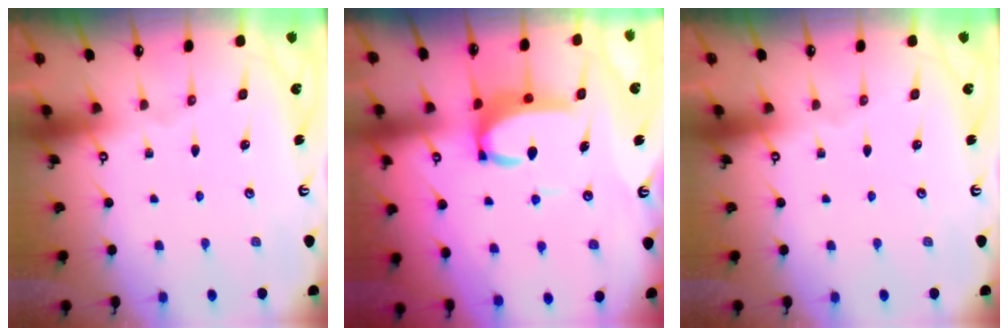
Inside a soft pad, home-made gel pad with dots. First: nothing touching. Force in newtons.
{"total": 6.6, "press": 6.5, "slide": 0.9}
{"total": 0.0}